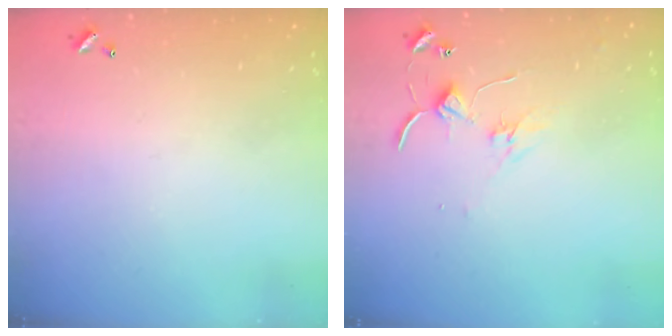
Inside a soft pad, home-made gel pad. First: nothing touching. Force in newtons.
{"total": 1.4, "press": 1.3, "slide": 0.2}